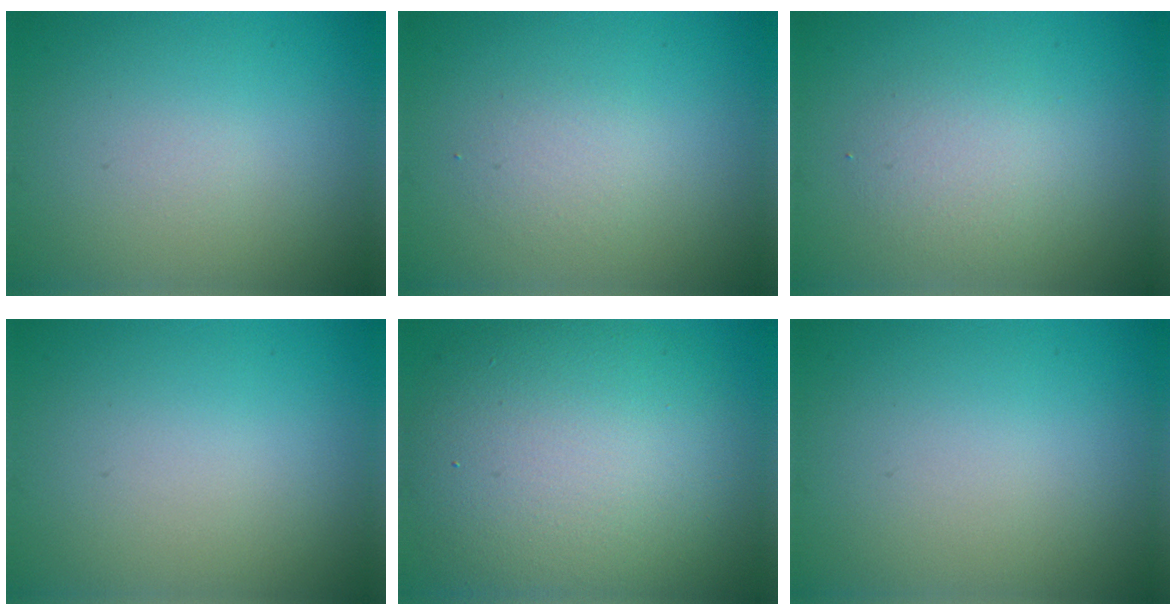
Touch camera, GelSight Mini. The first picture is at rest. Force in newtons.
{"total": 1.5, "press": 1.5, "slide": 0.1}
{"total": 2.5, "press": 2.5, "slide": 0.2}
{"total": 0.0}
{"total": 12.2, "press": 12.2, "slide": 0.3}
{"total": 0.0}